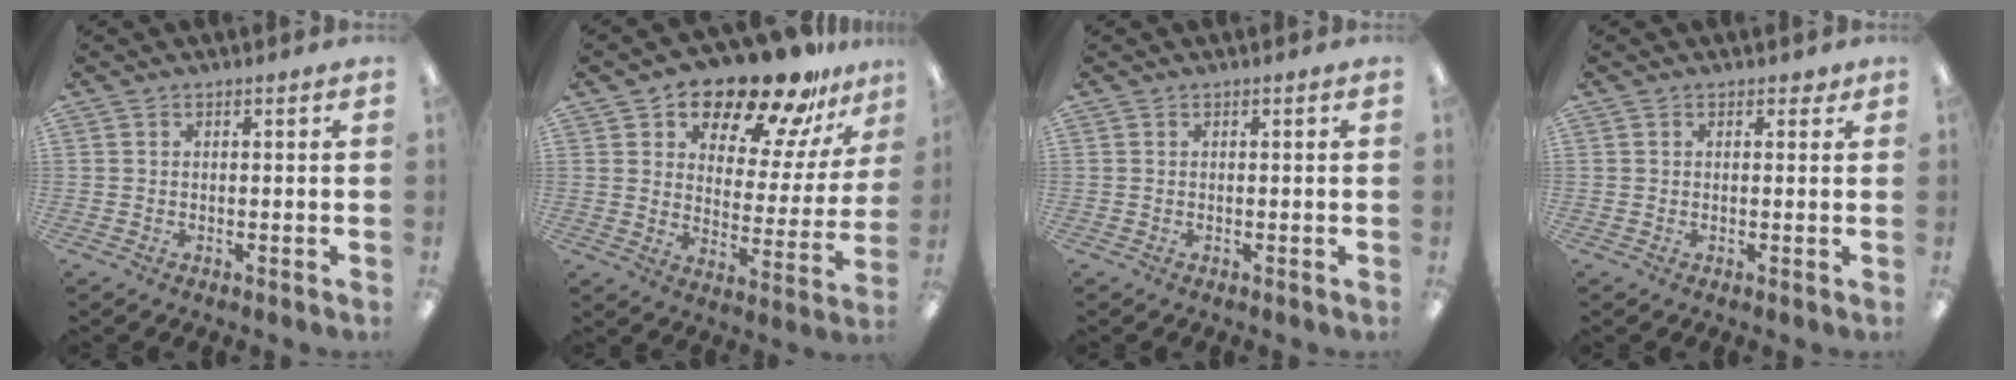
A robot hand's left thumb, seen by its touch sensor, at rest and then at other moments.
{"total": 18.5, "force": [15.7, 6.2, 7.7], "torque": [-0.130, -0.118, 0.270]}
{"total": 0.0}
{"total": 1.5, "force": [0.7, 1.2, 0.7], "torque": [-0.006, 0.002, 0.010]}